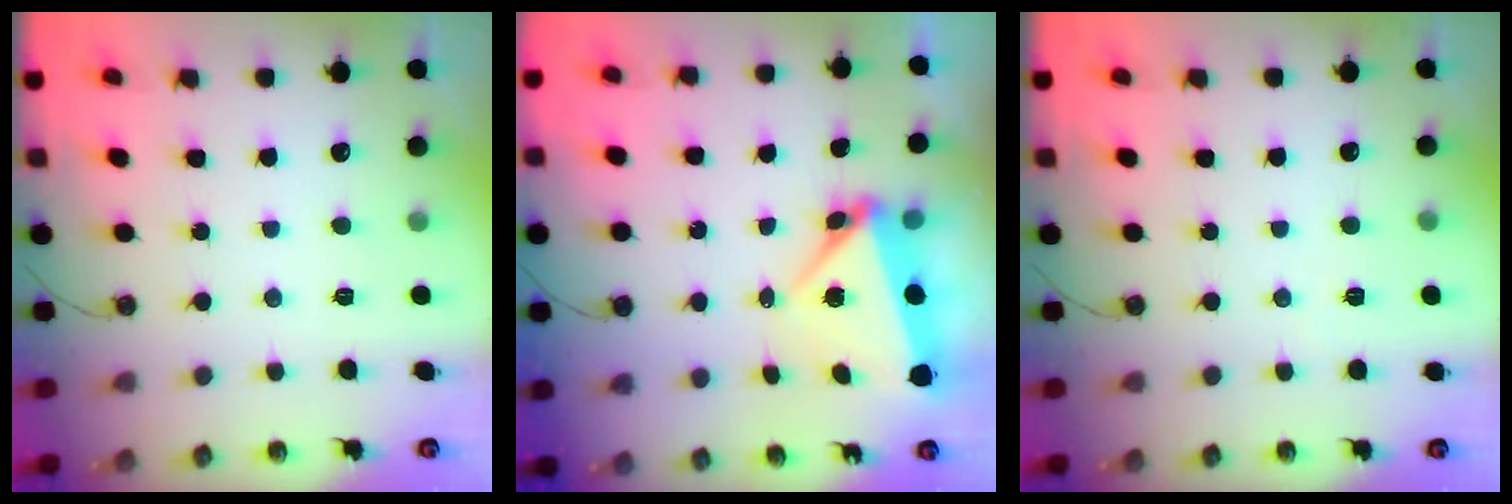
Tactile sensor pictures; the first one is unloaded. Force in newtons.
{"total": 6.3, "press": 5.5, "slide": 3.0}
{"total": 2.1, "press": 1.8, "slide": 1.2}